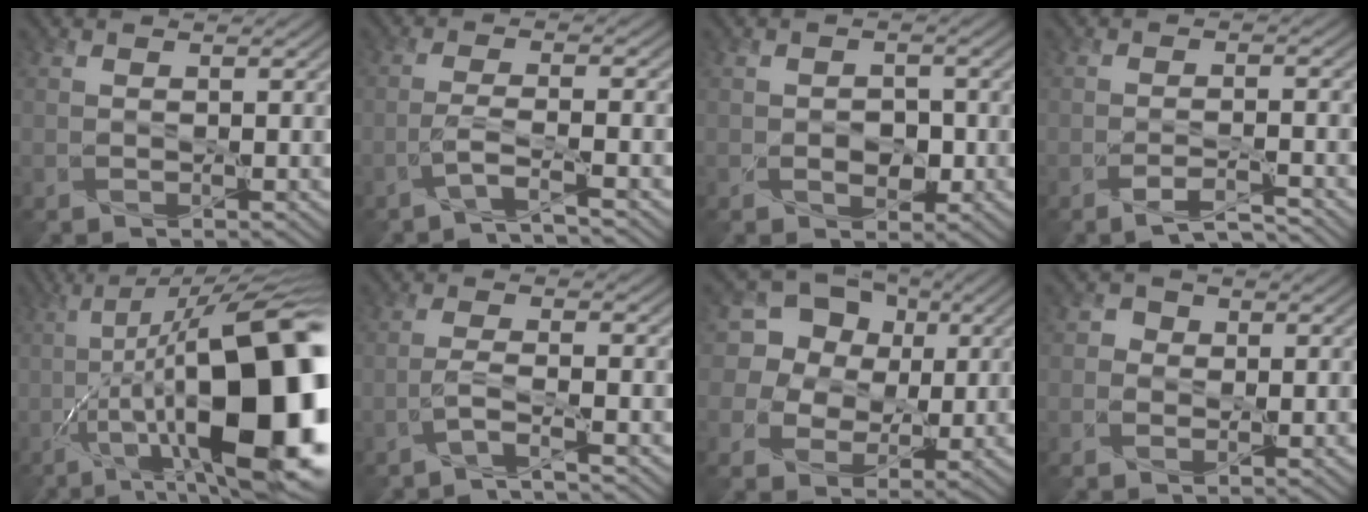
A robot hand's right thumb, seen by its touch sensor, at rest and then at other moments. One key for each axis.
{"total": 3.5, "fx": -2.3, "fy": 0.5, "fz": 2.6, "tx": -0.050, "ty": 0.009, "tz": -0.062}
{"total": 2.6, "fx": -0.8, "fy": 2.0, "fz": 1.5, "tx": -0.028, "ty": -0.006, "tz": -0.012}
{"total": 3.4, "fx": -2.7, "fy": 0.5, "fz": 2.0, "tx": -0.034, "ty": 0.002, "tz": -0.050}
{"total": 21.6, "fx": -3.6, "fy": 7.5, "fz": 19.9, "tx": -0.297, "ty": 0.013, "tz": -0.061}
{"total": 3.1, "fx": -2.1, "fy": 0.4, "fz": 2.2, "tx": -0.043, "ty": 0.008, "tz": -0.058}
{"total": 13.0, "fx": 3.9, "fy": 11.1, "fz": 5.3, "tx": -0.163, "ty": 0.040, "tz": 0.079}
{"total": 1.8, "fx": -0.2, "fy": 1.7, "fz": 0.4, "tx": -0.005, "ty": -0.002, "tz": -0.007}